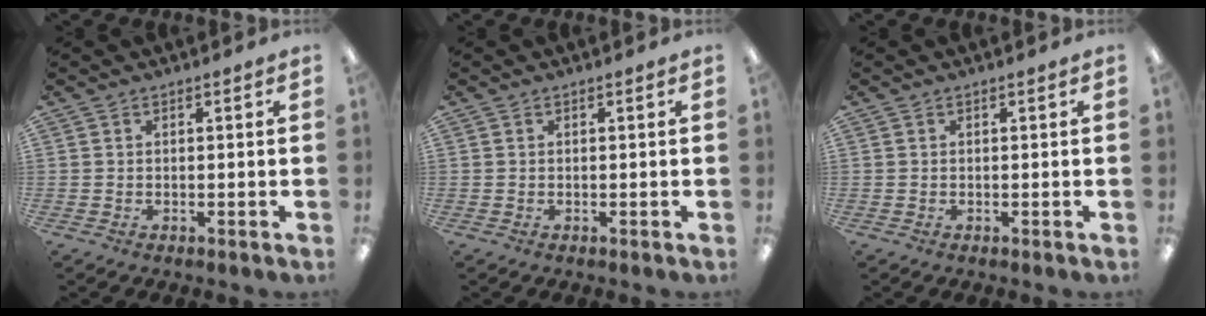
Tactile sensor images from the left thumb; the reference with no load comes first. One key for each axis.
{"total": 0.0}
{"total": 0.0}